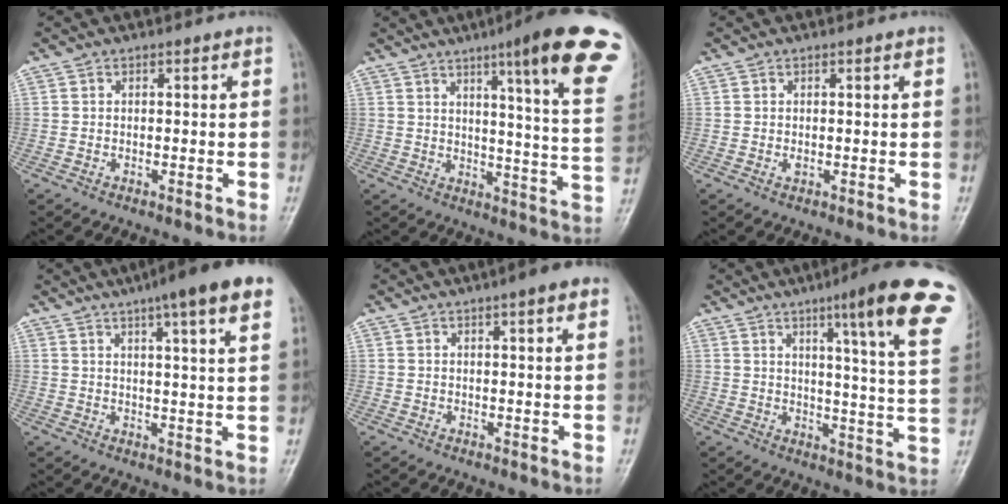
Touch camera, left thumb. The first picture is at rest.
{"total": 20.7, "force": [11.6, 1.5, 17.1], "torque": [-0.207, -0.053, 0.142]}
{"total": 0.8, "force": [0.2, 0.3, 0.7], "torque": [-0.013, -0.002, 0.004]}
{"total": 15.1, "force": [9.4, 1.8, 11.7], "torque": [-0.154, -0.014, 0.116]}
{"total": 5.9, "force": [3.5, 0.8, 4.7], "torque": [-0.054, 0.005, 0.044]}
{"total": 20.3, "force": [11.3, 1.5, 16.9], "torque": [-0.205, -0.049, 0.136]}